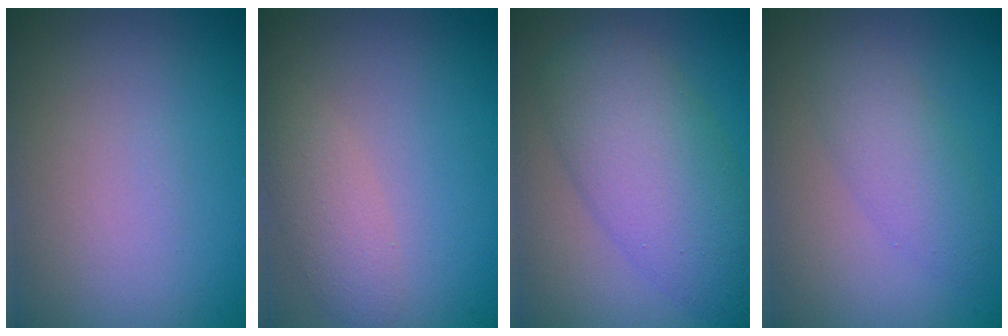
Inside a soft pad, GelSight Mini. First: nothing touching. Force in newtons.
{"total": 2.3, "press": 2.3, "slide": 0.2}
{"total": 7.4, "press": 7.4, "slide": 0.1}
{"total": 2.9, "press": 2.8, "slide": 0.2}